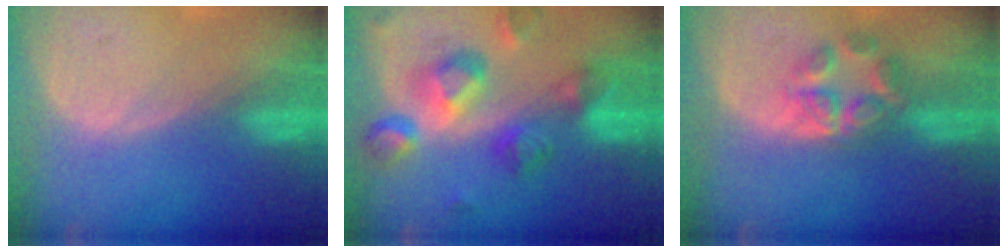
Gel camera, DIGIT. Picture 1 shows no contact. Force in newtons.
{"total": 10.5, "press": 9.4, "slide": 4.7}
{"total": 5.8, "press": 5.4, "slide": 2.2}